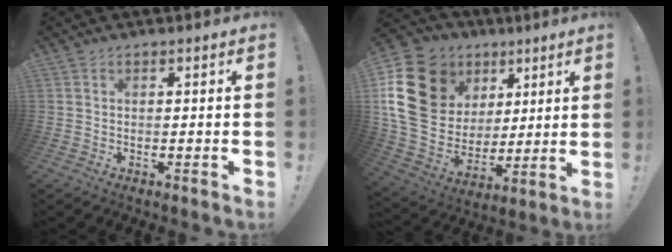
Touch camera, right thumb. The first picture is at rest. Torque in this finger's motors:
{"motor_torque": [0.29, 1.31, 1.07, -0.49, 0.23]}